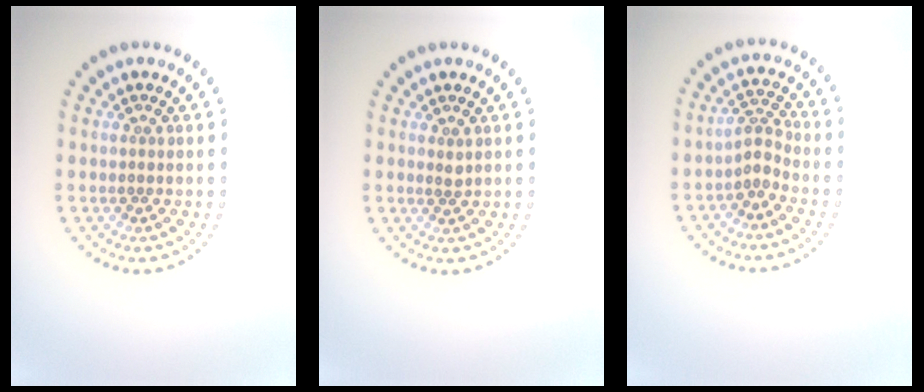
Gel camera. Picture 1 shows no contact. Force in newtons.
{"total": 0.6, "press": 0.5, "slide": 0.3}
{"total": 2.0, "press": 1.3, "slide": 1.5}